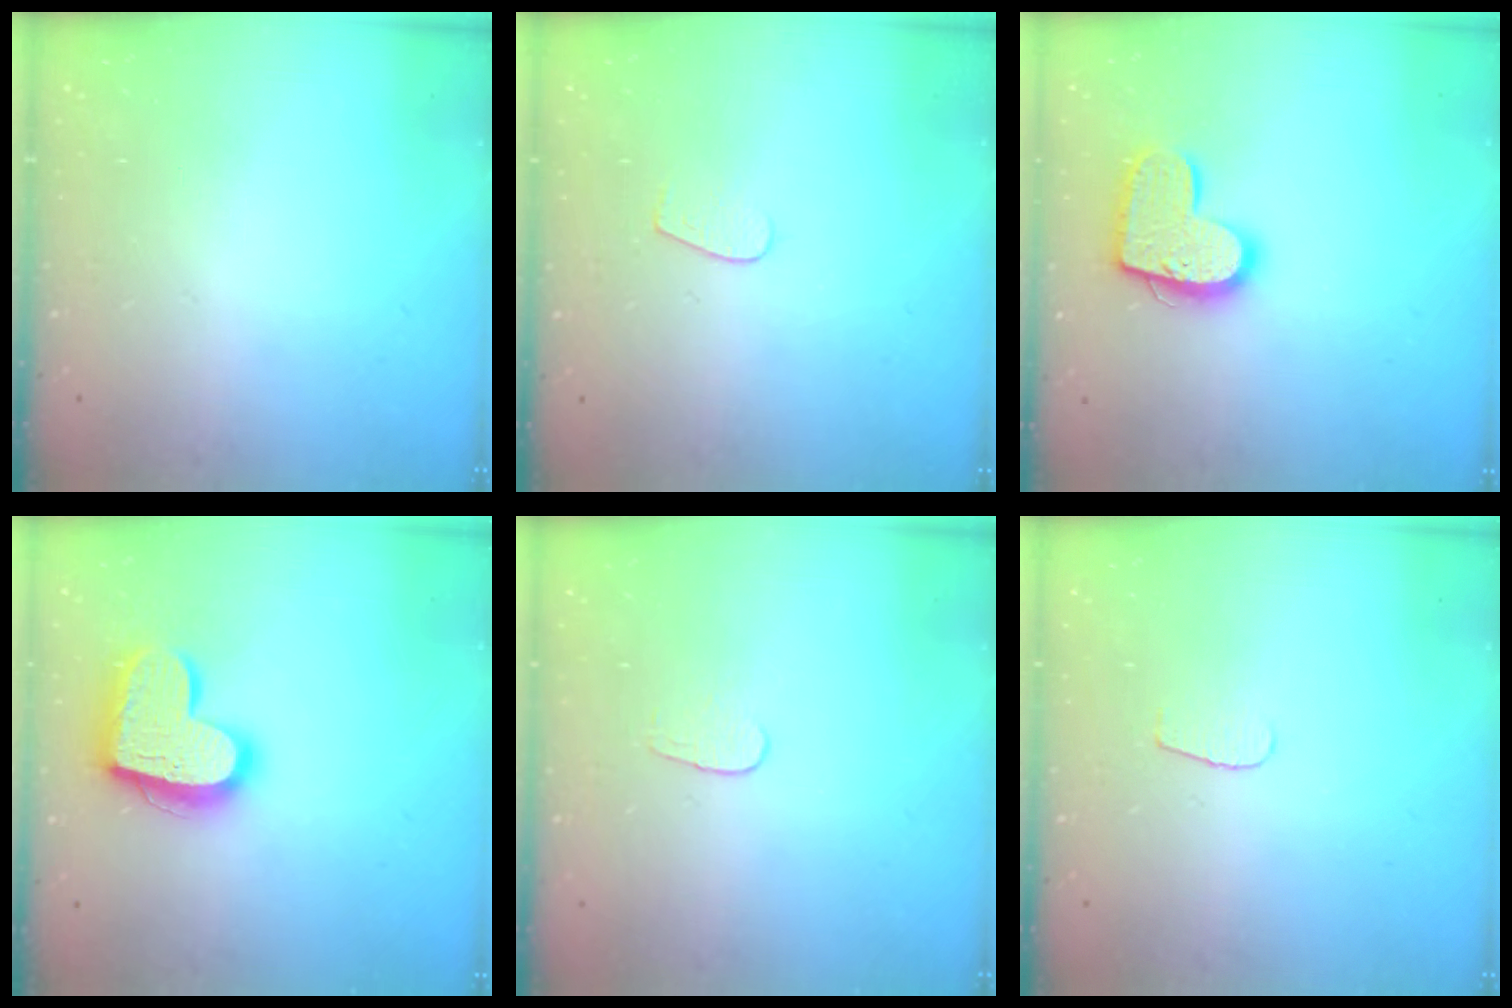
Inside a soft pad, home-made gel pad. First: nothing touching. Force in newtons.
{"total": 3.1, "press": 3.1, "slide": 0.2}
{"total": 14.3, "press": 14.3, "slide": 0.8}
{"total": 17.4, "press": 17.3, "slide": 1.4}
{"total": 4.0, "press": 4.0, "slide": 0.3}
{"total": 3.7, "press": 3.6, "slide": 0.4}